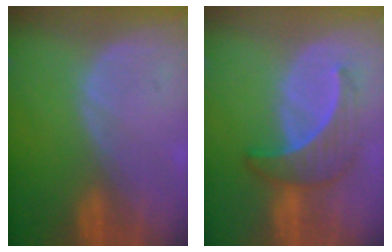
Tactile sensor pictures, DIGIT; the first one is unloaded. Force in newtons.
{"total": 6.6, "press": 6.2, "slide": 2.3}